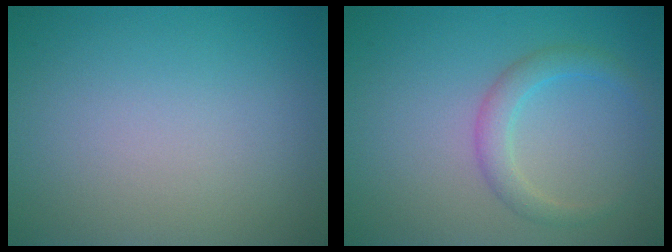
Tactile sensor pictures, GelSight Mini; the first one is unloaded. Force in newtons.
{"total": 2.4, "press": 2.4, "slide": 0.1}